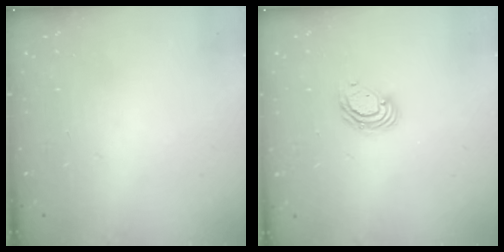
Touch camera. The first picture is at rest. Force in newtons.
{"total": 6.3, "press": 6.3, "slide": 0.6}